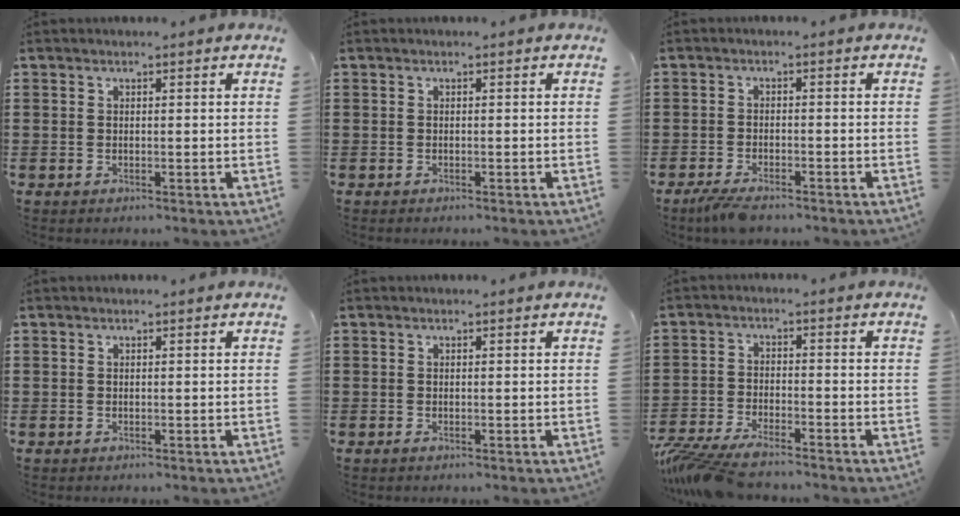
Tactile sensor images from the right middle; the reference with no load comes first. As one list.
[{"total": 0.0}, {"total": 2.8, "force": [-2.4, 0.5, 1.3], "torque": [-0.044, -0.006, -0.054]}, {"total": 0.0}, {"total": 0.0}, {"total": 5.5, "force": [-5.1, 0.6, 2.0], "torque": [-0.059, -0.010, -0.104]}]